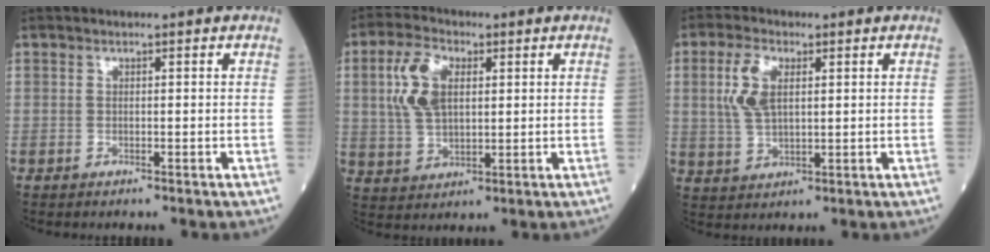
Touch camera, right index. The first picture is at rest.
{"total": 8.3, "force": [2.2, 4.3, 6.8], "torque": [-0.156, 0.014, 0.046]}
{"total": 6.3, "force": [1.8, 2.8, 5.4], "torque": [-0.129, 0.008, 0.041]}